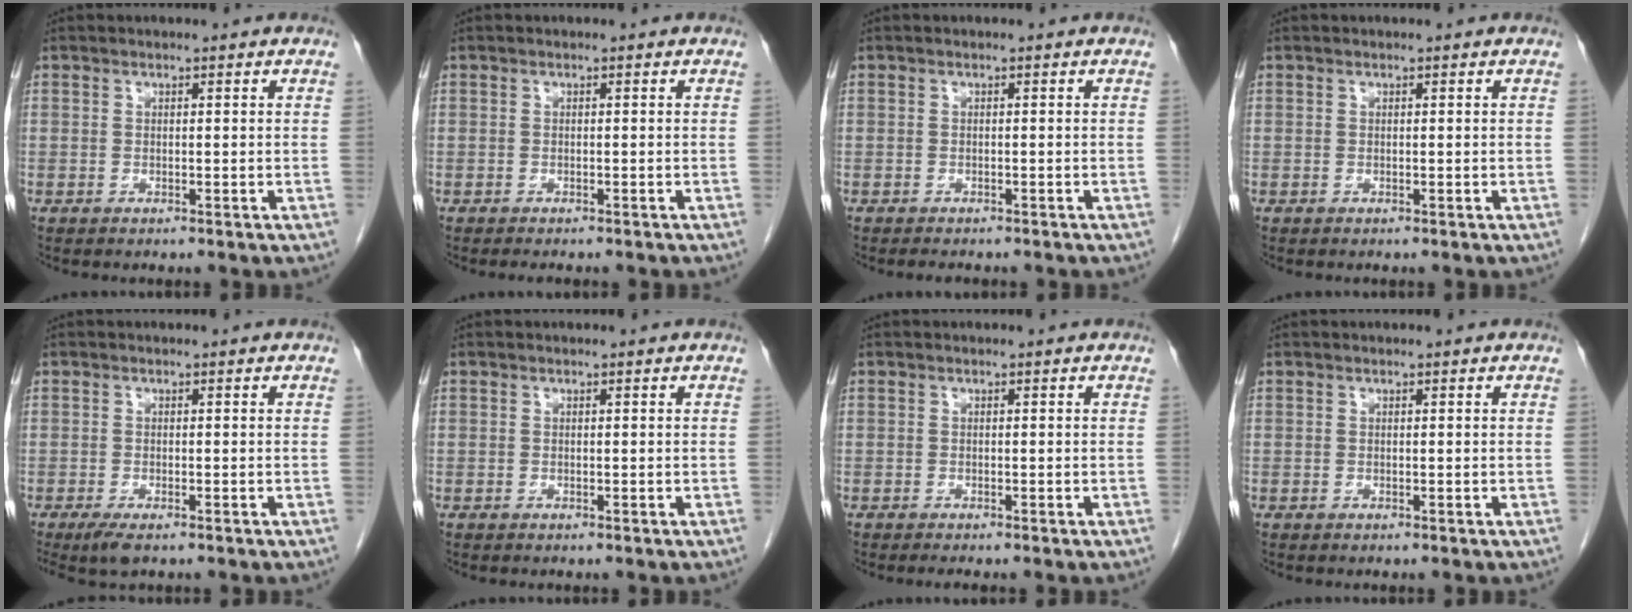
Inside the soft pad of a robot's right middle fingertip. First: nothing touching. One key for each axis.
{"total": 2.6, "fx": -2.2, "fy": 0.6, "fz": 1.2, "tx": -0.019, "ty": -0.005, "tz": -0.022}
{"total": 2.8, "fx": -2.3, "fy": 0.9, "fz": 1.2, "tx": -0.019, "ty": -0.006, "tz": -0.024}
{"total": 0.0}
{"total": 3.3, "fx": -2.1, "fy": 0.9, "fz": 2.3, "tx": -0.045, "ty": -0.008, "tz": -0.035}
{"total": 0.0}
{"total": 1.3, "fx": -1.1, "fy": -0.1, "fz": 0.7, "tx": -0.009, "ty": 0.000, "tz": -0.014}
{"total": 0.0}